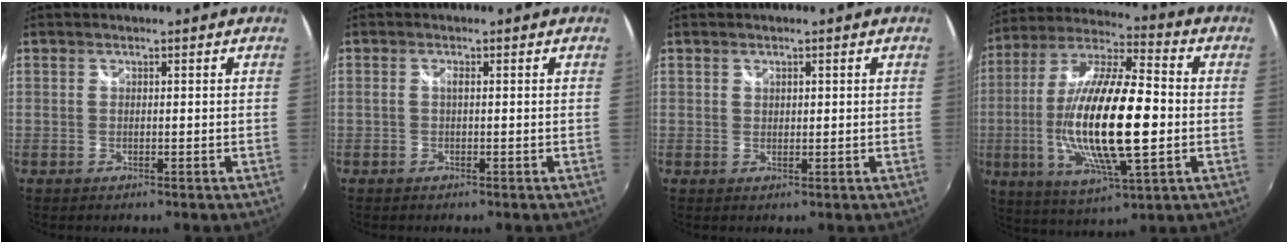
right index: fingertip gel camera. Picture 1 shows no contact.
{"total": 0.9, "force": [0.0, 0.0, 0.9], "torque": [-0.017, 0.002, -0.002]}
{"total": 0.9, "force": [0.5, 0.6, 0.4], "torque": [-0.005, 0.002, 0.009]}
{"total": 22.7, "force": [-2.5, 5.9, 21.8], "torque": [-0.419, -0.011, -0.046]}